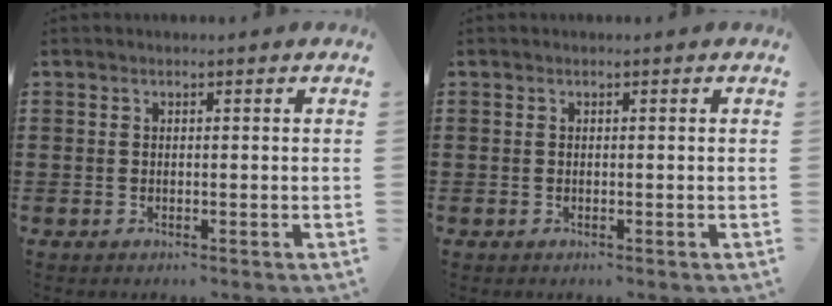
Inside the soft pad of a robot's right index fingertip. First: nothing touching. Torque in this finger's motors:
{"motor_torque": [-0.01, 0.01, 0.00, 0.00]}